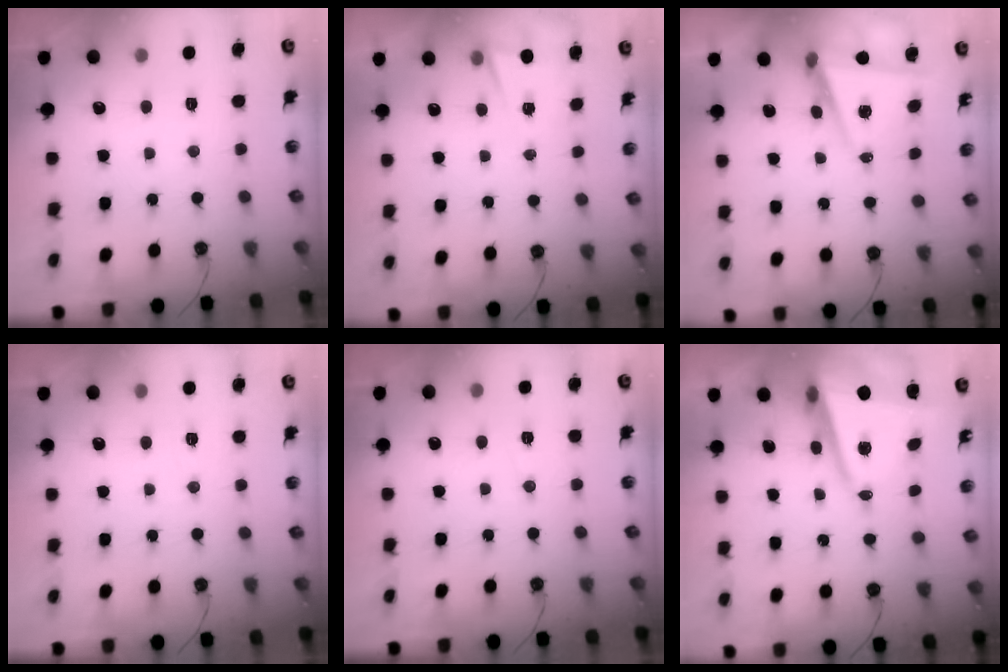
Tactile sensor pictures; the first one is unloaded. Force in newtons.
{"total": 2.8, "press": 2.6, "slide": 1.0}
{"total": 6.1, "press": 4.4, "slide": 4.3}
{"total": 4.8, "press": 2.0, "slide": 4.3}
{"total": 3.8, "press": 3.2, "slide": 2.1}
{"total": 9.8, "press": 9.7, "slide": 1.4}